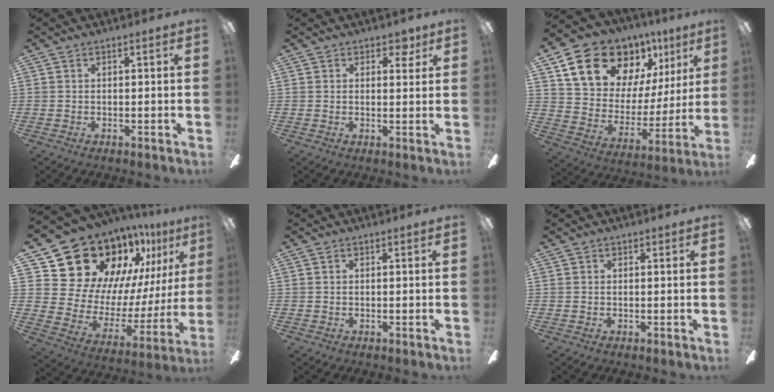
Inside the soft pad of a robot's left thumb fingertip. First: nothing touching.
{"total": 3.5, "force": [2.3, 2.2, 1.6], "torque": [-0.003, -0.004, 0.035]}
{"total": 20.2, "force": [13.5, 12.4, 8.6], "torque": [-0.148, -0.077, 0.256]}
{"total": 24.3, "force": [18.6, 13.3, 8.2], "torque": [-0.137, -0.139, 0.361]}
{"total": 0.0}
{"total": 0.0}